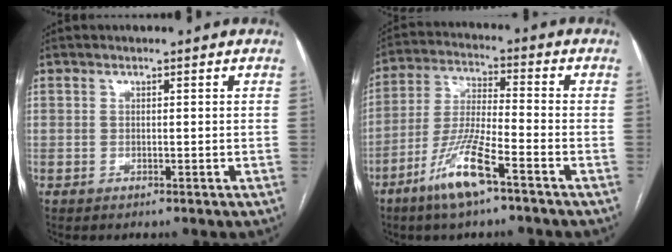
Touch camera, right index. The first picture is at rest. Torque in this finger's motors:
{"motor_torque": [0.79, -0.67, 0.26, 0.14]}